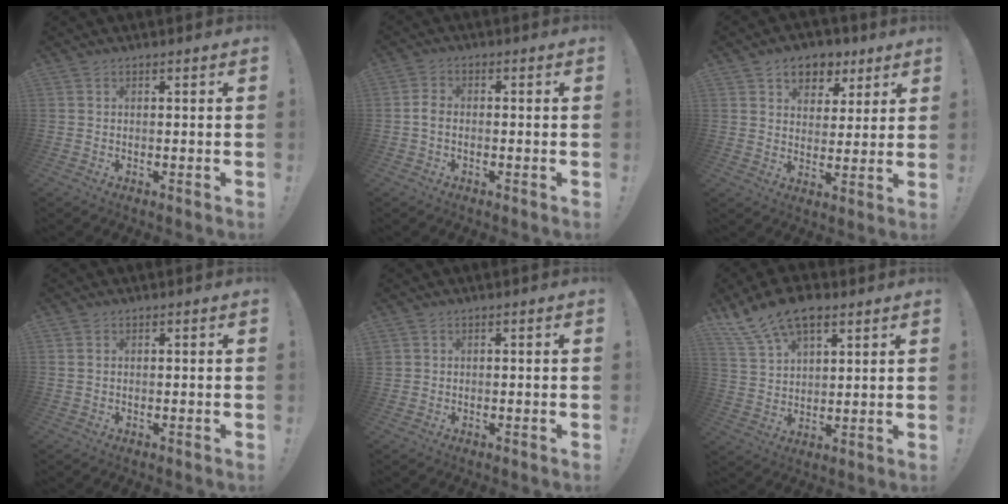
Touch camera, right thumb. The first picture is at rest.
{"total": 2.8, "force": [-0.8, 1.8, 2.0], "torque": [-0.040, 0.008, -0.015]}
{"total": 8.3, "force": [4.7, 6.3, 2.7], "torque": [-0.028, -0.026, 0.090]}
{"total": 0.9, "force": [0.5, 0.6, 0.5], "torque": [-0.011, 0.003, 0.010]}
{"total": 1.0, "force": [0.7, 0.7, 0.3], "torque": [-0.004, 0.001, 0.013]}
{"total": 12.9, "force": [8.5, 6.5, 7.1], "torque": [-0.139, -0.038, 0.163]}